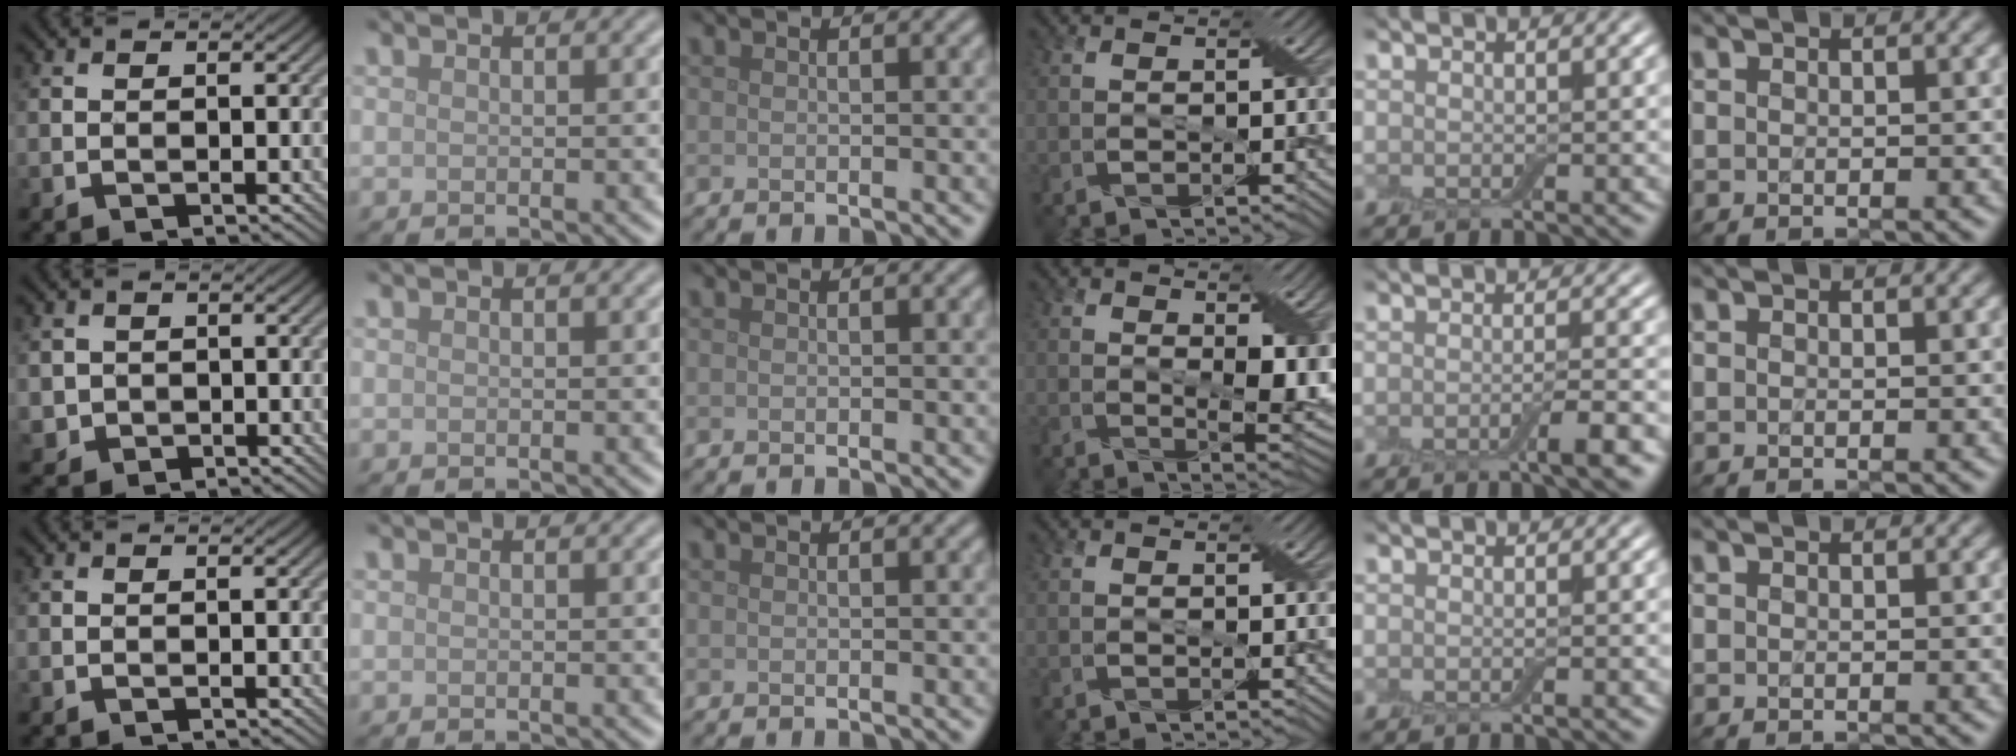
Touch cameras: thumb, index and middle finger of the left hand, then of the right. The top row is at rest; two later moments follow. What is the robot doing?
{"motion": "extract", "object": "backpack"}